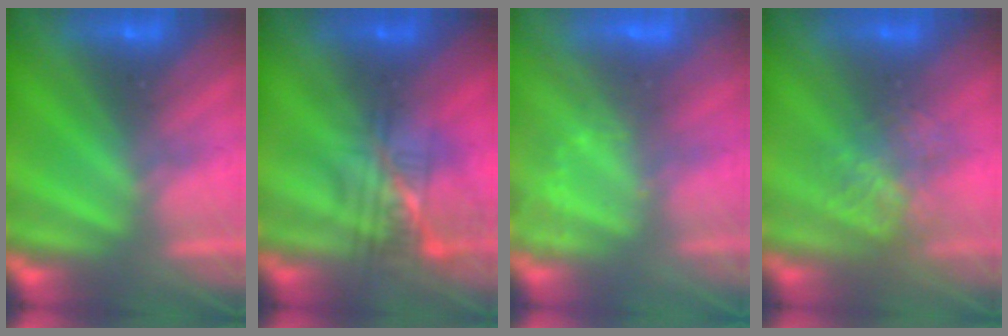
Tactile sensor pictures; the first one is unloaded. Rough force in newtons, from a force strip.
{"total": 2.4}
{"total": 3.3}
{"total": 3.8}